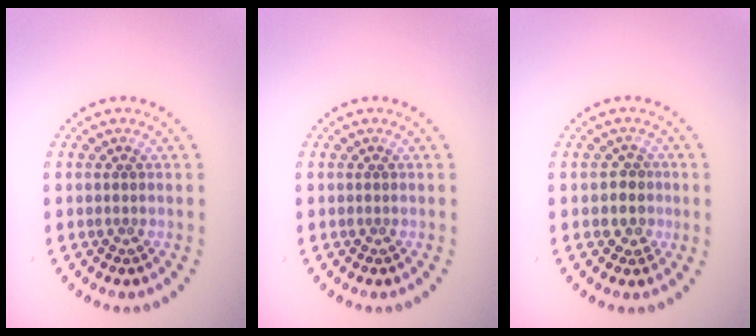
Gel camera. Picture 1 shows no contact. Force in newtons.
{"total": 0.0}
{"total": 1.4, "press": 1.3, "slide": 0.7}